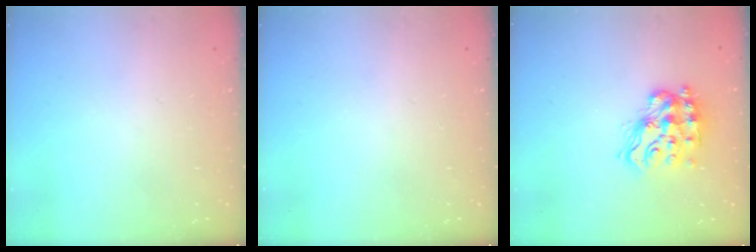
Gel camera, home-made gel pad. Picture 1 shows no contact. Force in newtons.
{"total": 0.0}
{"total": 14.6, "press": 14.5, "slide": 0.9}